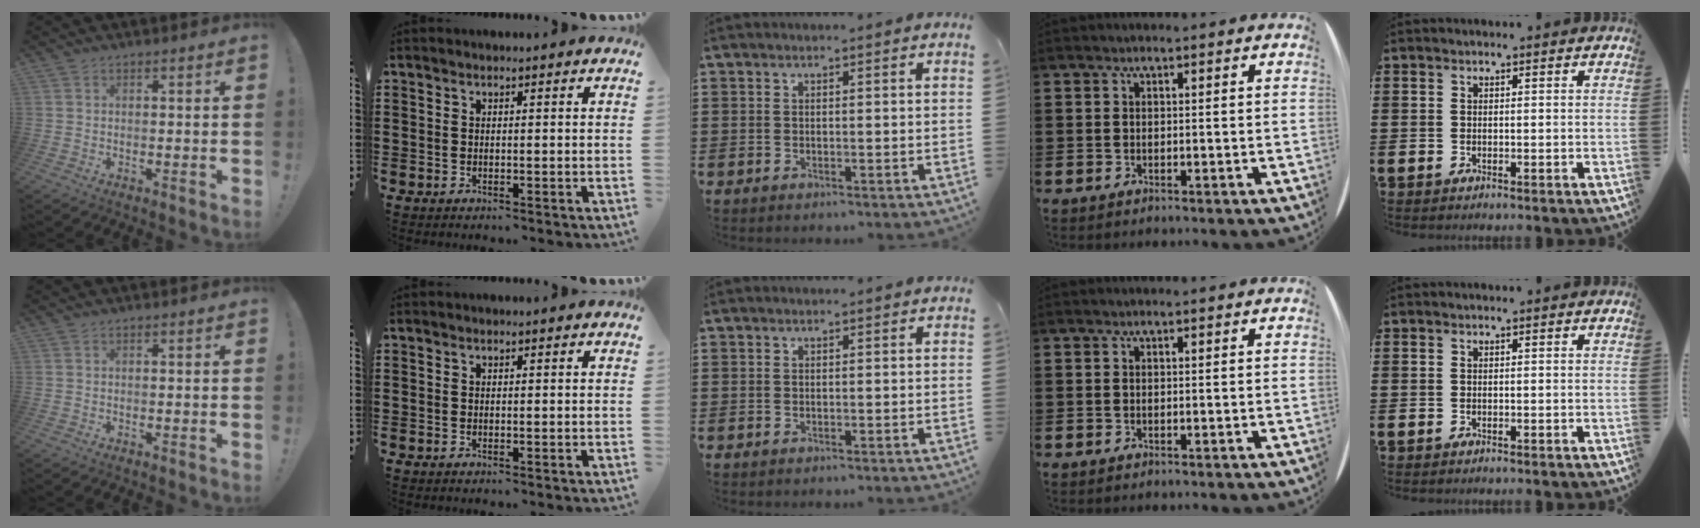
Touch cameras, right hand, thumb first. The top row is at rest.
{}